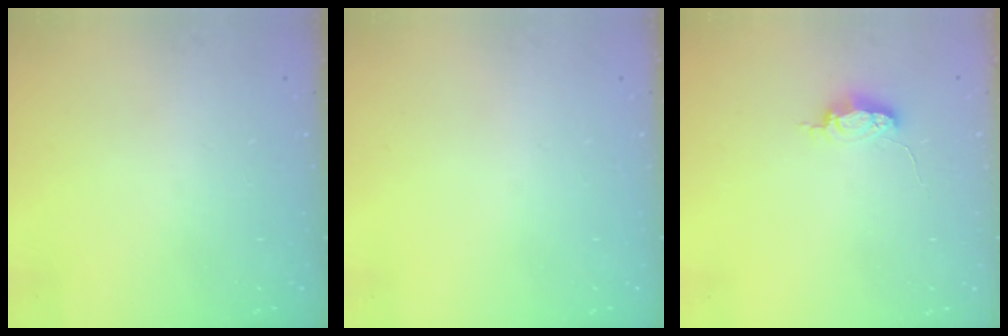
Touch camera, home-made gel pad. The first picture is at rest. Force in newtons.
{"total": 0.0}
{"total": 4.5, "press": 4.5, "slide": 0.5}